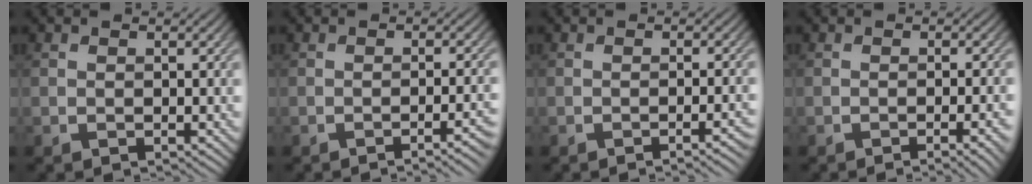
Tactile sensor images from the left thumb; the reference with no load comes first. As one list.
[{"total": 3.7, "force": [-1.9, 0.7, 3.1], "torque": [-0.033, 0.010, -0.033]}, {"total": 2.5, "force": [-1.3, 0.5, 2.1], "torque": [-0.018, 0.008, -0.026]}, {"total": 4.1, "force": [-1.7, 0.9, 3.6], "torque": [-0.042, 0.005, -0.024]}]